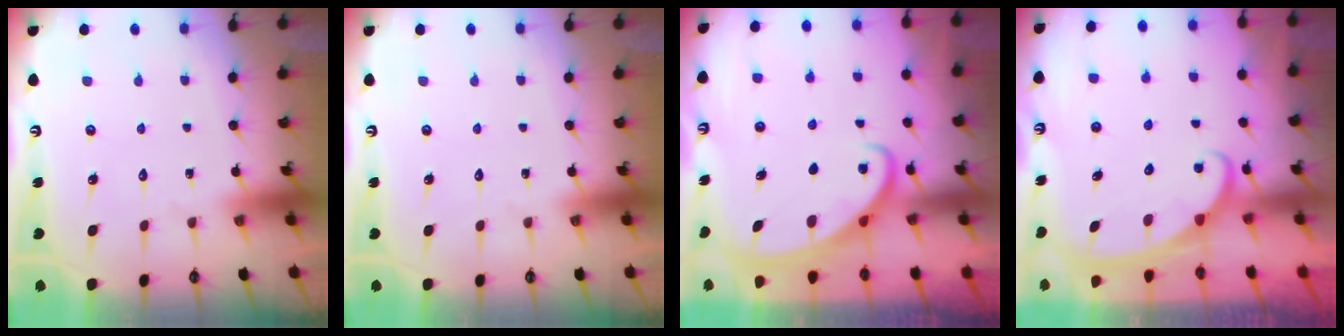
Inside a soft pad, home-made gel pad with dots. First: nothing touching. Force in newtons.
{"total": 0.0}
{"total": 2.6, "press": 2.6, "slide": 0.4}
{"total": 2.3, "press": 2.3, "slide": 0.4}